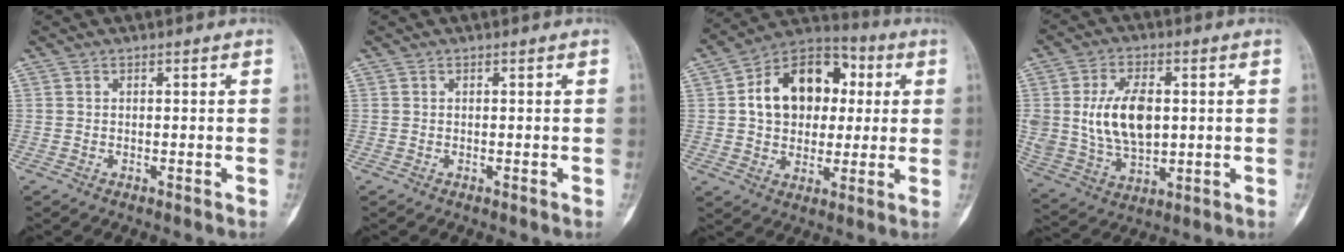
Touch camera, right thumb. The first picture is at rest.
{"total": 0.0}
{"total": 17.2, "force": [3.0, 12.5, 11.5], "torque": [-0.137, 0.019, 0.042]}
{"total": 13.8, "force": [1.7, 8.4, 10.9], "torque": [-0.189, -0.005, 0.042]}